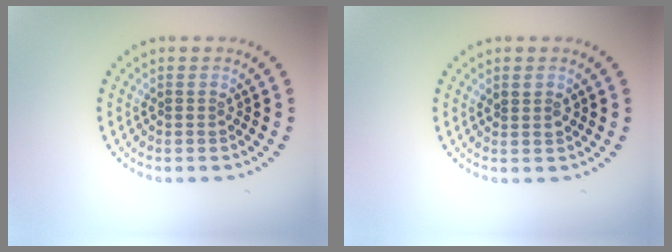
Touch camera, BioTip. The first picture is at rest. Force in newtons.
{"total": 1.2, "press": 1.0, "slide": 0.6}